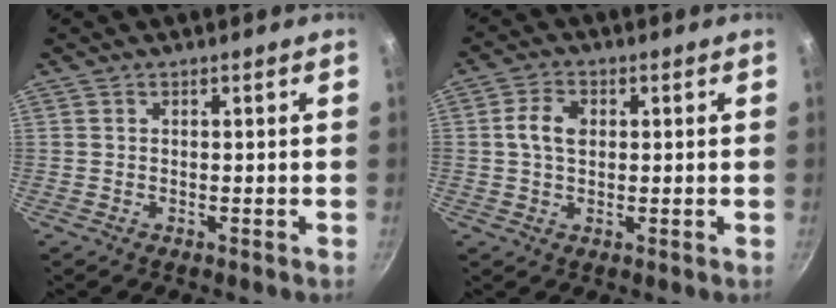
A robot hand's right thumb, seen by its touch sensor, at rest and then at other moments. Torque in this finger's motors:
{"motor_torque": [-0.51, 1.77, 0.34, -0.19, 0.57]}